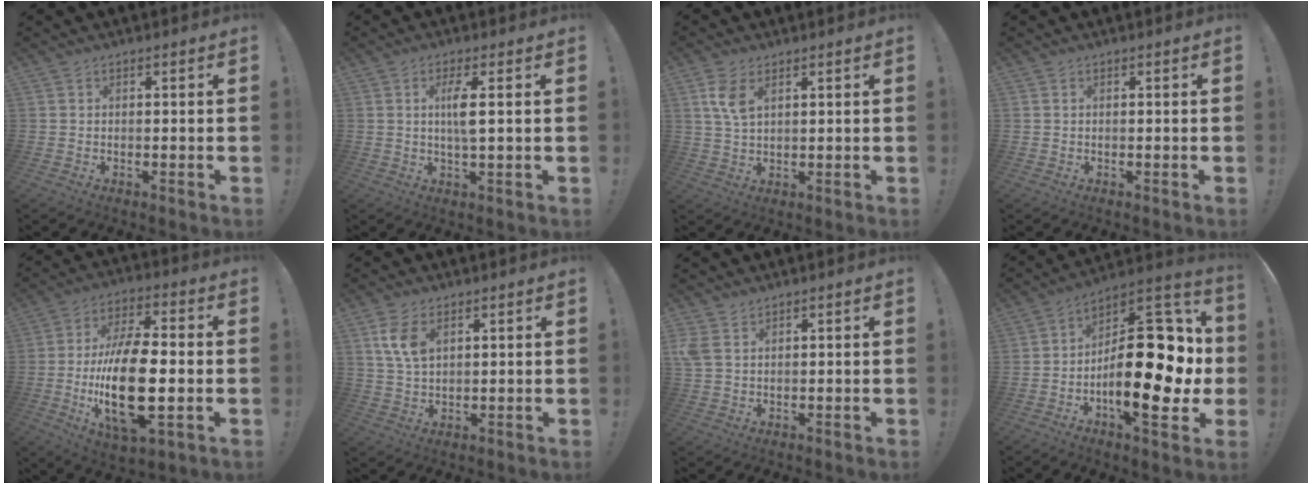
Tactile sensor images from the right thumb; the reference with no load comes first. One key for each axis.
{"total": 5.7, "fx": 1.1, "fy": 0.6, "fz": 5.5, "tx": -0.094, "ty": -0.010, "tz": 0.011}
{"total": 6.5, "fx": 3.1, "fy": 3.0, "fz": 4.8, "tx": -0.091, "ty": -0.009, "tz": 0.055}
{"total": 0.0}
{"total": 22.2, "fx": -3.6, "fy": 9.4, "fz": 19.7, "tx": -0.380, "ty": -0.003, "tz": -0.055}
{"total": 7.7, "fx": 3.6, "fy": 4.2, "fz": 5.4, "tx": -0.104, "ty": -0.009, "tz": 0.067}
{"total": 4.2, "fx": 2.3, "fy": 2.5, "fz": 2.5, "tx": -0.049, "ty": -0.004, "tz": 0.048}
{"total": 27.7, "fx": -3.8, "fy": 12.6, "fz": 24.3, "tx": -0.356, "ty": 0.014, "tz": -0.046}